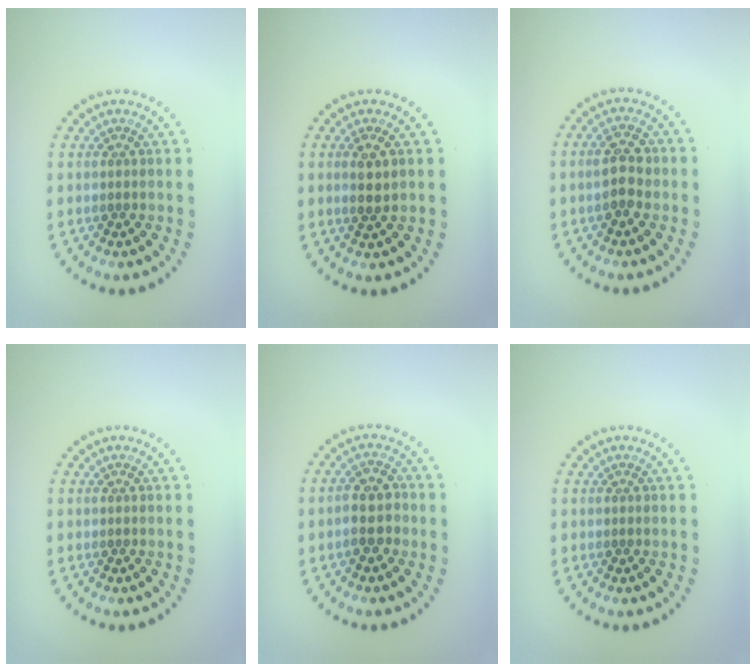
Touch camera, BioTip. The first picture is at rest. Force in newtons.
{"total": 1.5, "press": 1.4, "slide": 0.4}
{"total": 2.8, "press": 2.8, "slide": 0.3}
{"total": 0.0}
{"total": 3.0, "press": 2.9, "slide": 0.8}
{"total": 0.0}